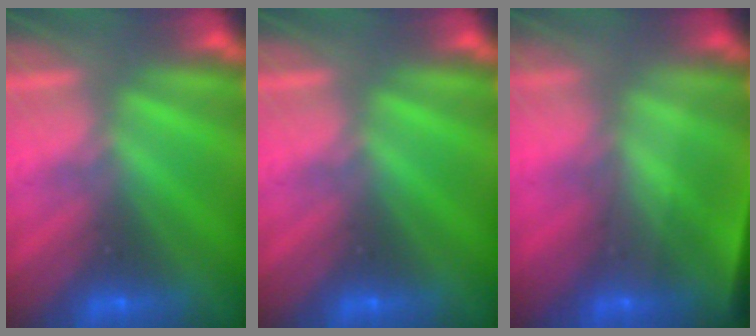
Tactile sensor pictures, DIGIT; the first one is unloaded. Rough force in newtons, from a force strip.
{"total": 0.0}
{"total": 4.8}